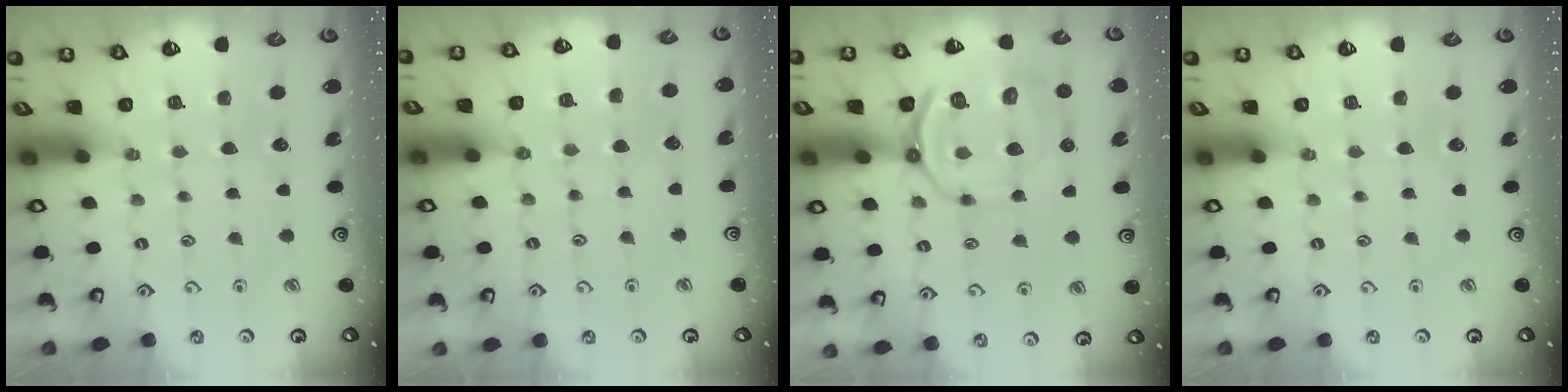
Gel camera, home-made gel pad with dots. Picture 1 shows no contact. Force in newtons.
{"total": 2.8, "press": 2.8, "slide": 0.5}
{"total": 11.8, "press": 11.6, "slide": 2.2}
{"total": 0.0}